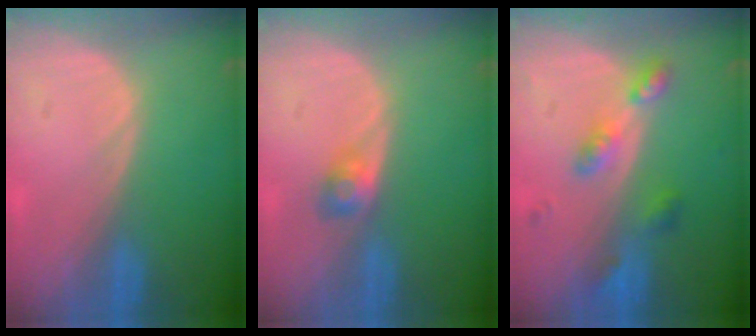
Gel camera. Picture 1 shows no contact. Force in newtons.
{"total": 2.4, "press": 2.3, "slide": 0.7}
{"total": 4.8, "press": 4.8, "slide": 0.1}